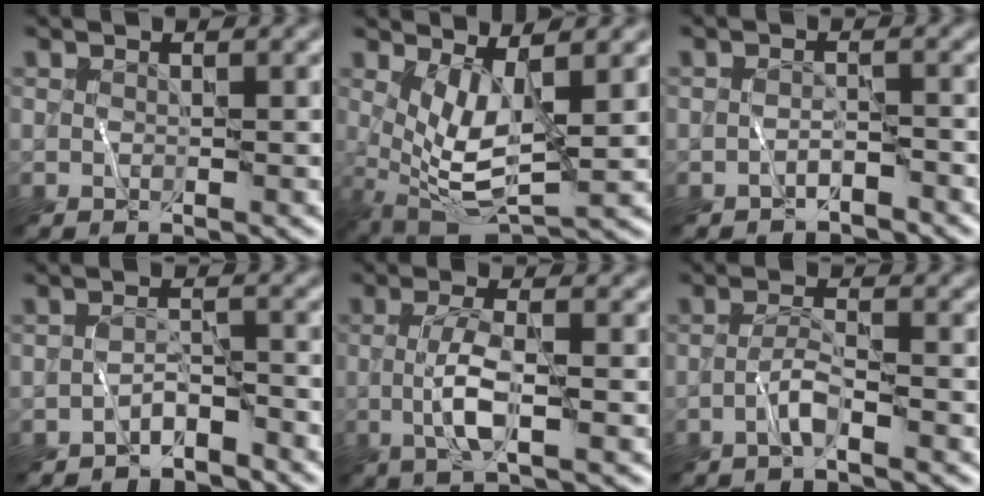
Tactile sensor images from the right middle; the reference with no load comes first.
{"total": 5.6, "force": [1.0, 2.0, 5.1], "torque": [-0.108, -0.017, 0.024]}
{"total": 1.4, "force": [-1.2, 0.4, 0.4], "torque": [-0.005, 0.004, -0.025]}
{"total": 2.4, "force": [-2.0, 0.8, 0.9], "torque": [-0.012, 0.008, -0.040]}
{"total": 3.5, "force": [-0.4, 0.8, 3.4], "torque": [-0.070, -0.002, -0.014]}
{"total": 1.9, "force": [-1.1, 0.2, 1.5], "torque": [-0.030, 0.006, -0.028]}